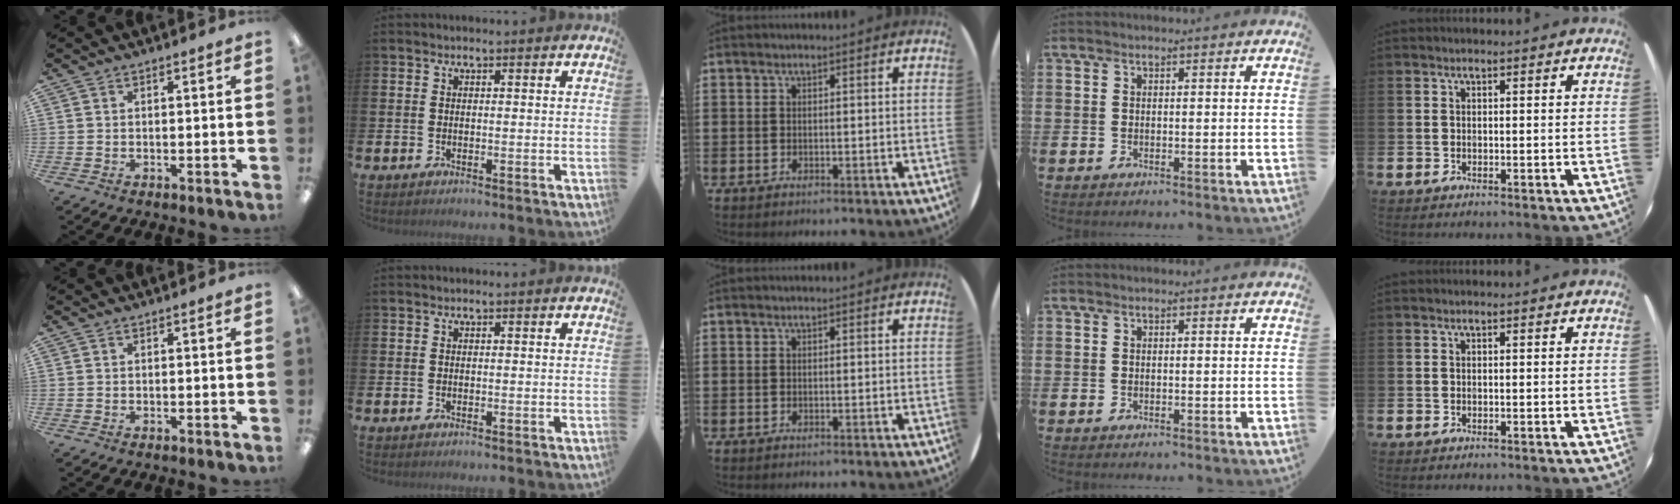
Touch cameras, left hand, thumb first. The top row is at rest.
{}